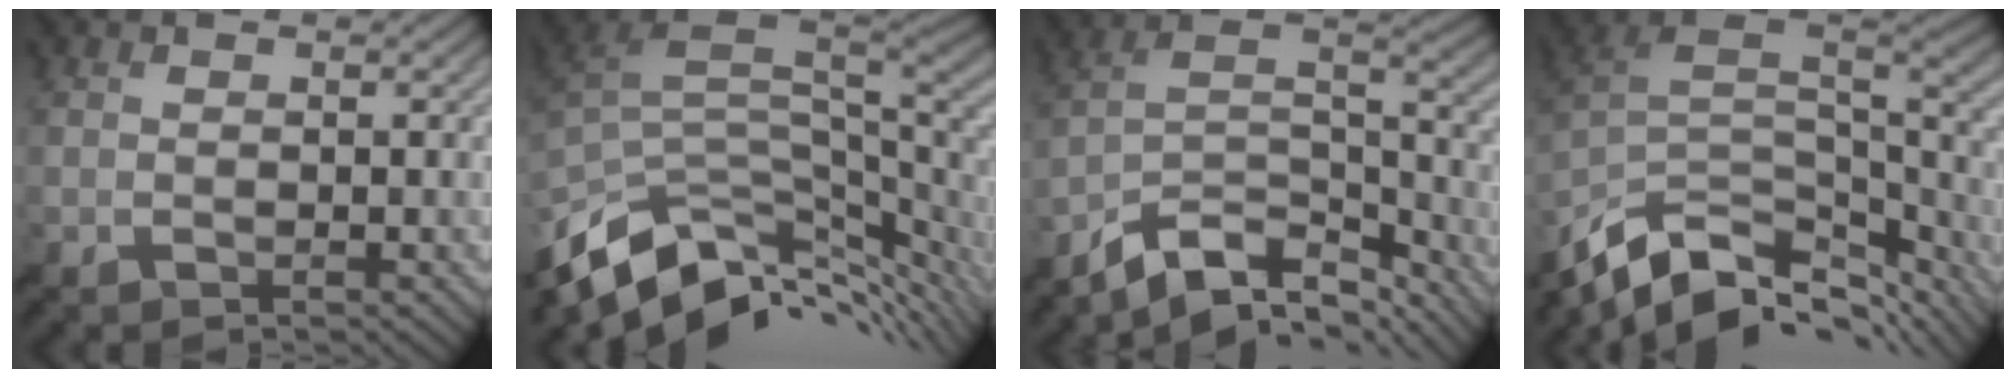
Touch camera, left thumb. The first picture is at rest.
{"total": 13.1, "force": [-4.5, 6.8, 10.3], "torque": [-0.224, -0.029, -0.071]}
{"total": 11.8, "force": [-8.9, 4.9, 5.9], "torque": [-0.117, -0.002, -0.160]}
{"total": 14.1, "force": [-8.8, 6.5, 8.9], "torque": [-0.219, -0.017, -0.139]}